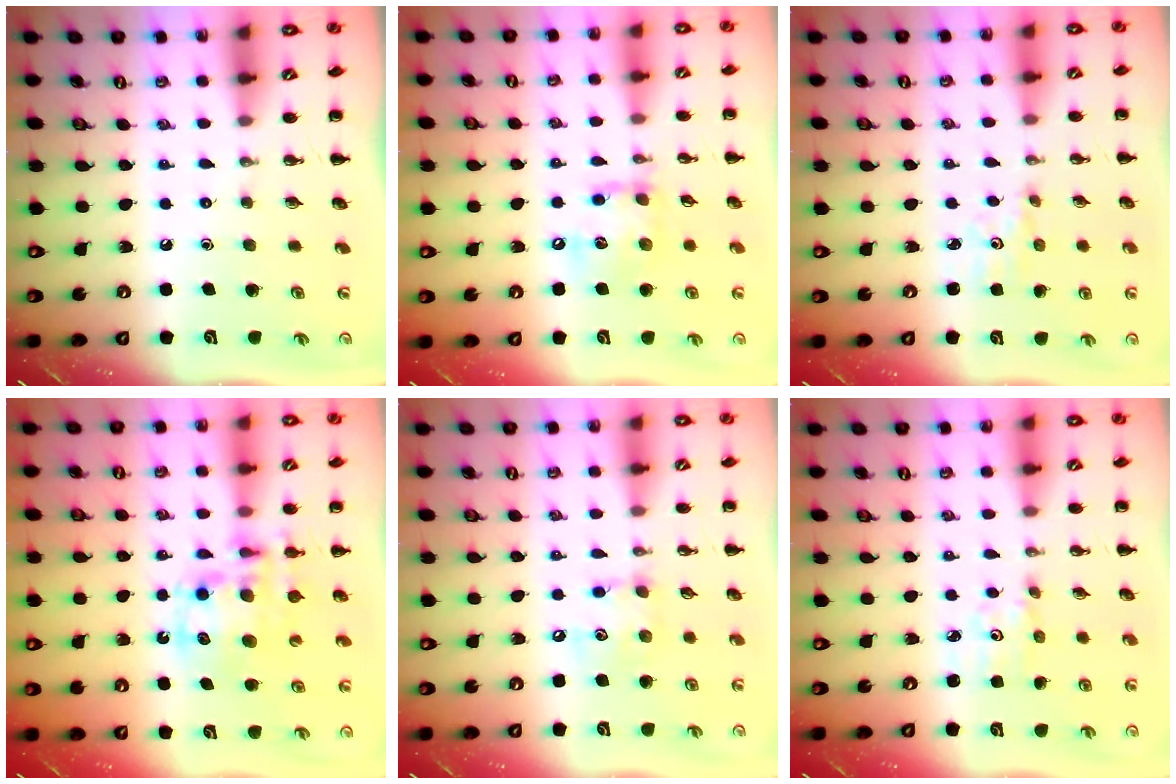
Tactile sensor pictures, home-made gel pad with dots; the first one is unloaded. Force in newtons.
{"total": 11.7, "press": 11.7, "slide": 1.2}
{"total": 2.6, "press": 2.4, "slide": 0.9}
{"total": 13.3, "press": 12.9, "slide": 3.4}
{"total": 7.6, "press": 7.6, "slide": 0.6}
{"total": 2.0, "press": 2.0, "slide": 0.2}